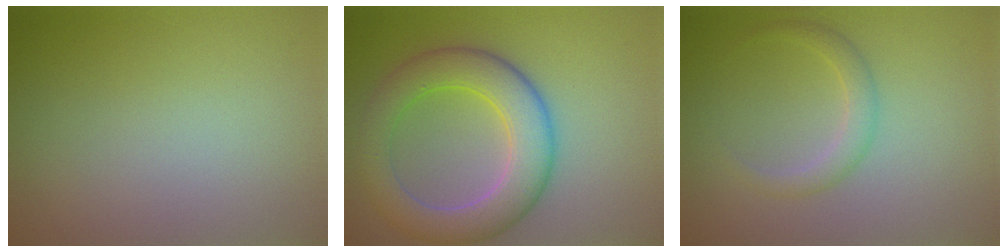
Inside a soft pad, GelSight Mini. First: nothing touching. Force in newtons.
{"total": 6.8, "press": 6.8, "slide": 0.4}
{"total": 1.8, "press": 1.8, "slide": 0.2}